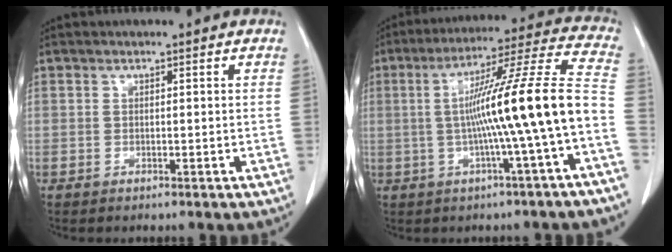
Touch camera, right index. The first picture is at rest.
{"total": 15.8, "force": [-2.3, -1.6, 15.6], "torque": [-0.240, 0.021, -0.042]}